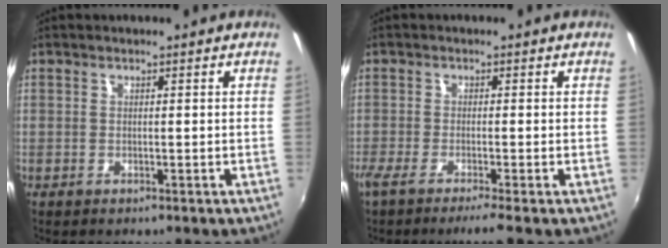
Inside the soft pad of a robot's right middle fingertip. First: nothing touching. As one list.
[{"total": 4.1, "force": [-3.1, -0.9, 2.5], "torque": [-0.051, -0.021, -0.061]}]